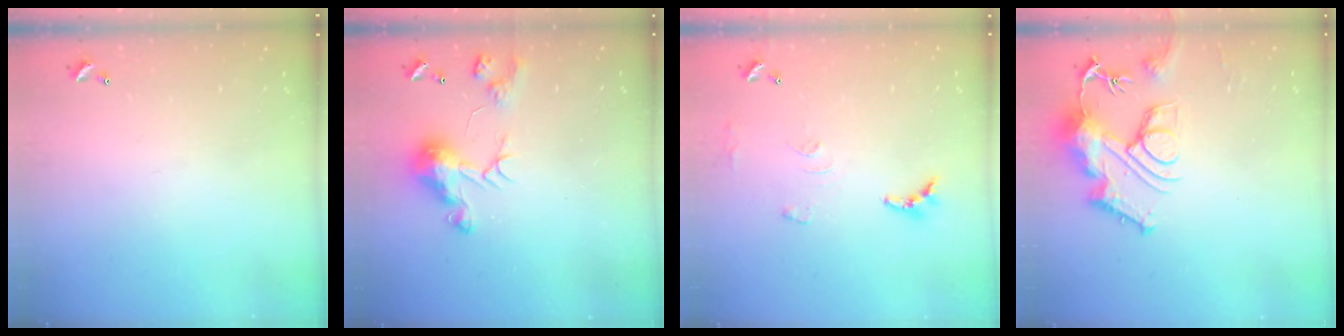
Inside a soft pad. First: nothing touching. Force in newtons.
{"total": 11.0, "press": 11.0, "slide": 0.7}
{"total": 8.7, "press": 8.7, "slide": 0.6}
{"total": 11.9, "press": 11.8, "slide": 1.6}